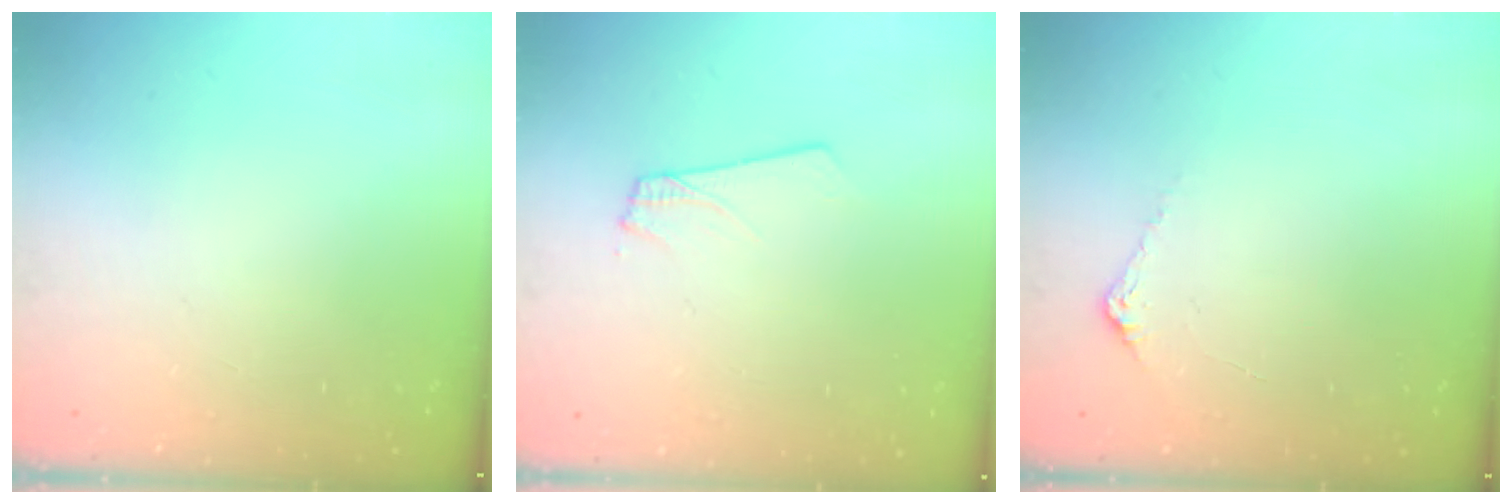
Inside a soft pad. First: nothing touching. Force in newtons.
{"total": 1.8, "press": 1.8, "slide": 0.1}
{"total": 4.8, "press": 4.8, "slide": 0.4}